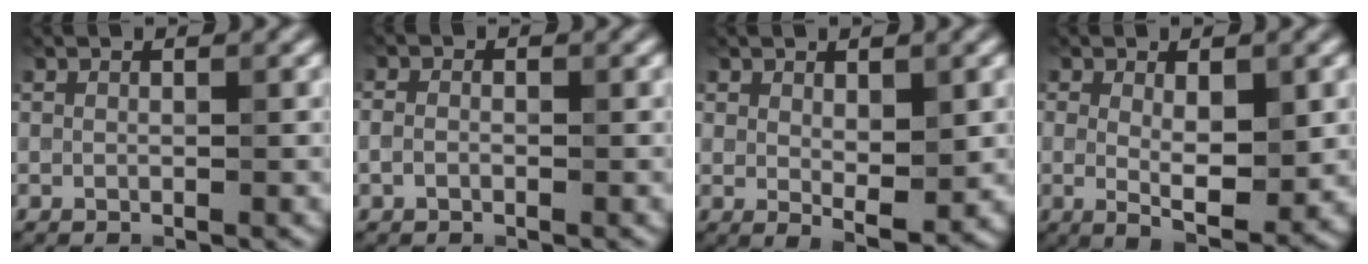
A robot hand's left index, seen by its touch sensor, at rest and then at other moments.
{"total": 1.2, "force": [-0.5, 0.8, 0.7], "torque": [-0.016, 0.001, -0.013]}
{"total": 3.3, "force": [0.6, 1.5, 2.9], "torque": [-0.046, -0.009, 0.018]}
{"total": 4.9, "force": [0.4, 1.8, 4.6], "torque": [-0.073, -0.010, 0.010]}